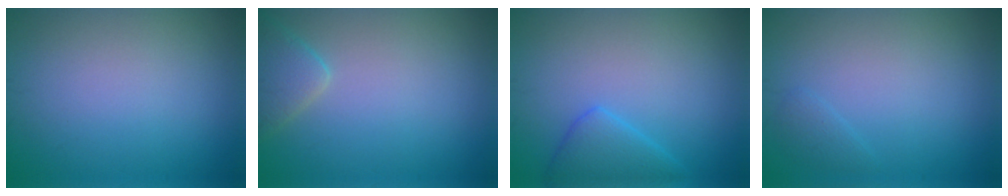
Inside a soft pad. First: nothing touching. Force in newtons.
{"total": 2.6, "press": 2.6, "slide": 0.2}
{"total": 3.1, "press": 3.1, "slide": 0.1}
{"total": 0.9, "press": 0.9, "slide": 0.1}